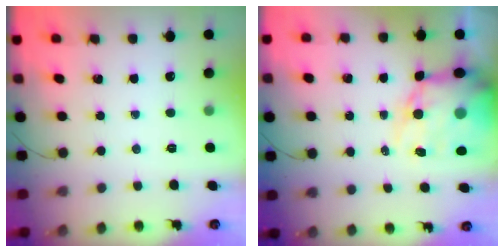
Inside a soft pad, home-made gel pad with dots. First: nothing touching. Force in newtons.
{"total": 15.6, "press": 15.2, "slide": 3.8}